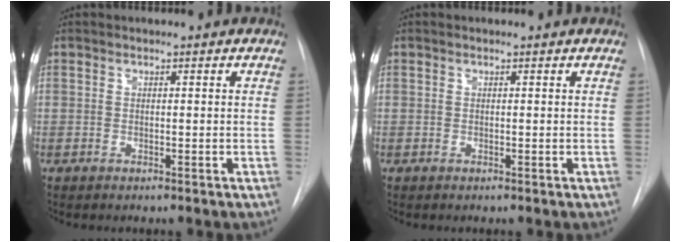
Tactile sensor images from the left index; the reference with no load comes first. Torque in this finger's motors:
{"motor_torque": [-0.07, 0.07, 0.02, 0.00]}